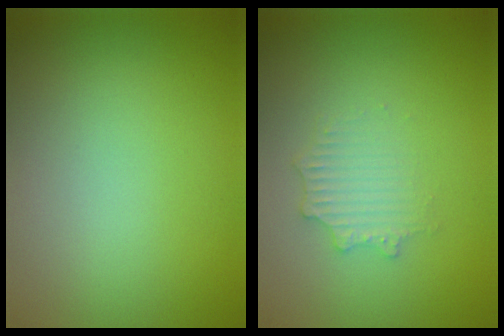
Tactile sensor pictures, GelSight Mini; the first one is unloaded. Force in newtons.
{"total": 2.2, "press": 2.2, "slide": 0.4}